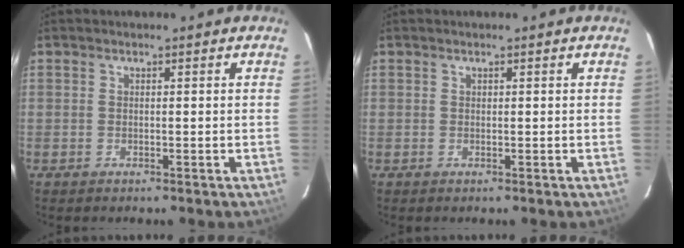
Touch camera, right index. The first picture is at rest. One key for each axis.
{"total": 0.0}